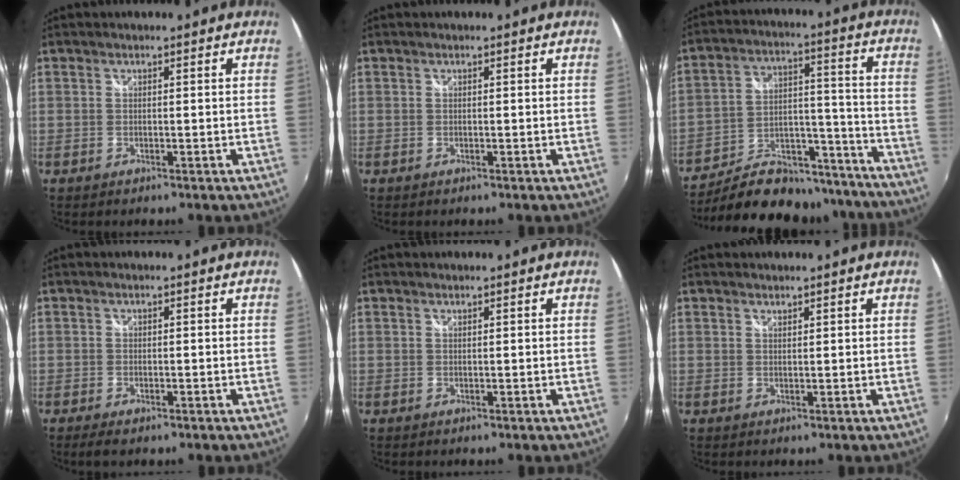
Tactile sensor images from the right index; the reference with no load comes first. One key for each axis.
{"total": 0.0}
{"total": 23.4, "fx": -19.7, "fy": 9.8, "fz": 8.1, "tx": -0.146, "ty": 0.052, "tz": -0.260}
{"total": 2.8, "fx": -1.9, "fy": 1.2, "fz": 1.6, "tx": -0.036, "ty": -0.011, "tz": -0.033}
{"total": 0.0}
{"total": 0.7, "fx": 0.6, "fy": 0.2, "fz": 0.1, "tx": -0.002, "ty": 0.001, "tz": 0.012}